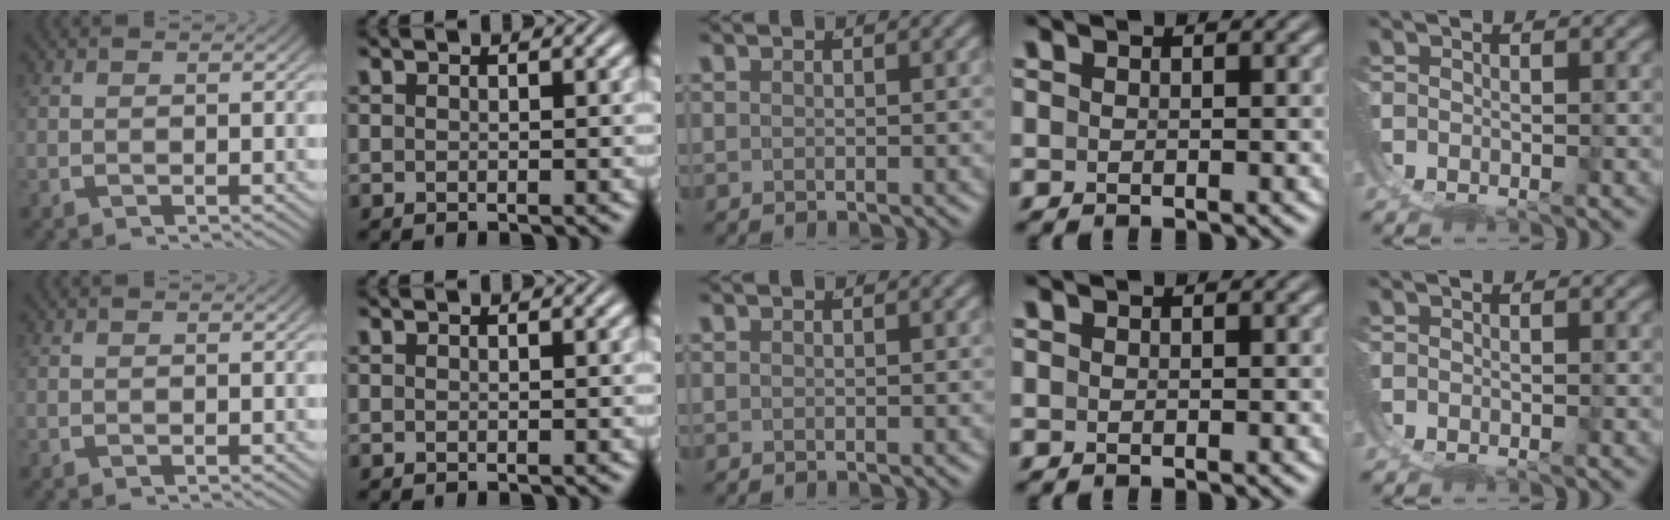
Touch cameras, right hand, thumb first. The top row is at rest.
{}